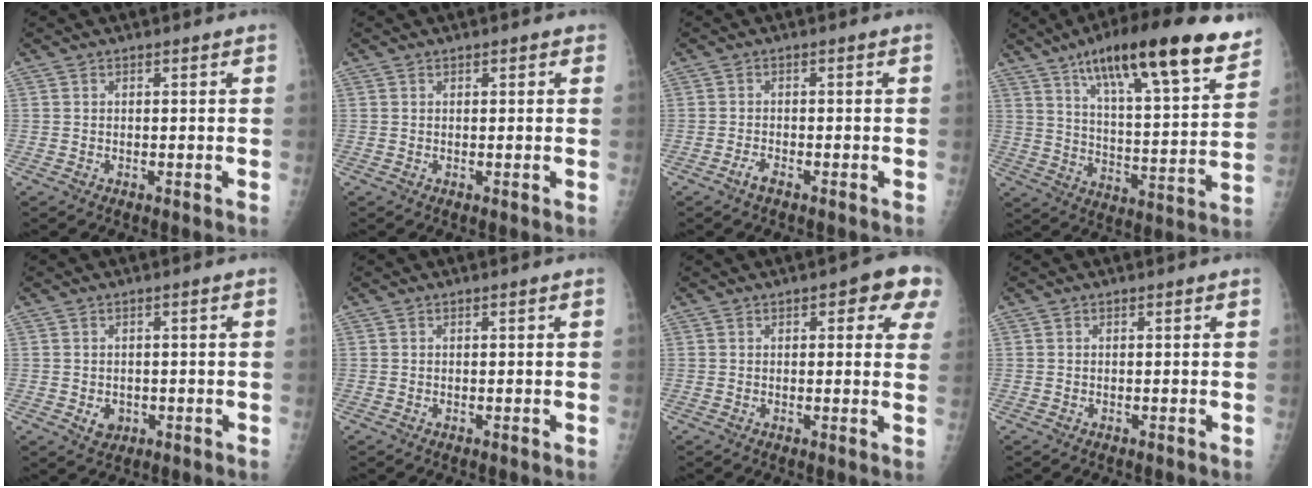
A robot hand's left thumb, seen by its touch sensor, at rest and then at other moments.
{"total": 1.2, "force": [0.6, 0.6, 0.8], "torque": [-0.003, 0.000, 0.005]}
{"total": 1.7, "force": [-1.3, 0.4, 1.1], "torque": [-0.032, 0.010, -0.024]}
{"total": 23.7, "force": [14.8, 5.8, 17.5], "torque": [-0.245, -0.045, 0.230]}
{"total": 2.8, "force": [-0.7, 2.2, 1.5], "torque": [-0.011, 0.004, -0.002]}
{"total": 0.0}
{"total": 7.4, "force": [3.4, 2.9, 5.9], "torque": [-0.037, -0.004, 0.030]}
{"total": 0.0}